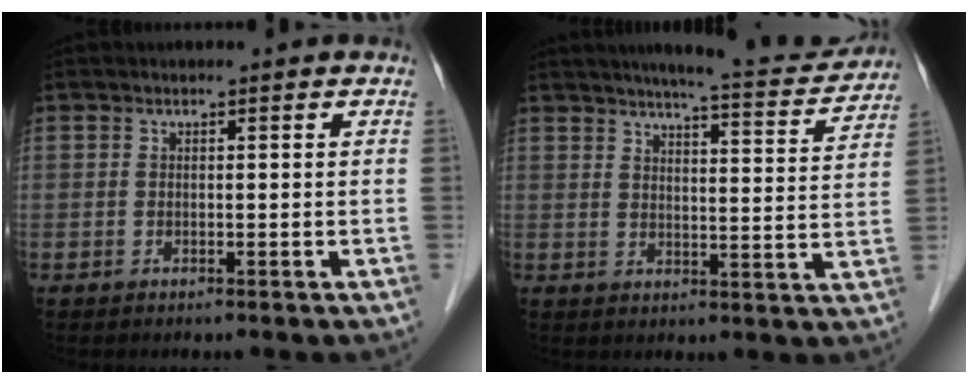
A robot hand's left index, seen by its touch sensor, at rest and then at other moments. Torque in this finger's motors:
{"motor_torque": [0.21, -0.32, 0.41, 0.07]}